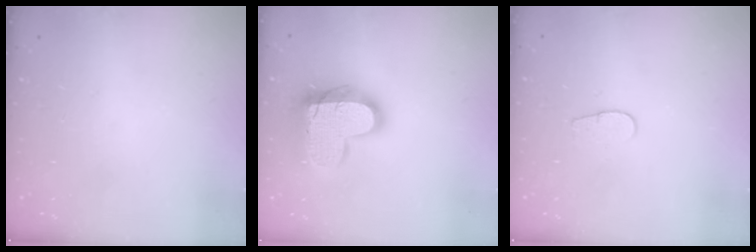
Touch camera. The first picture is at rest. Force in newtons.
{"total": 17.7, "press": 17.7, "slide": 1.3}
{"total": 4.4, "press": 4.4, "slide": 0.3}